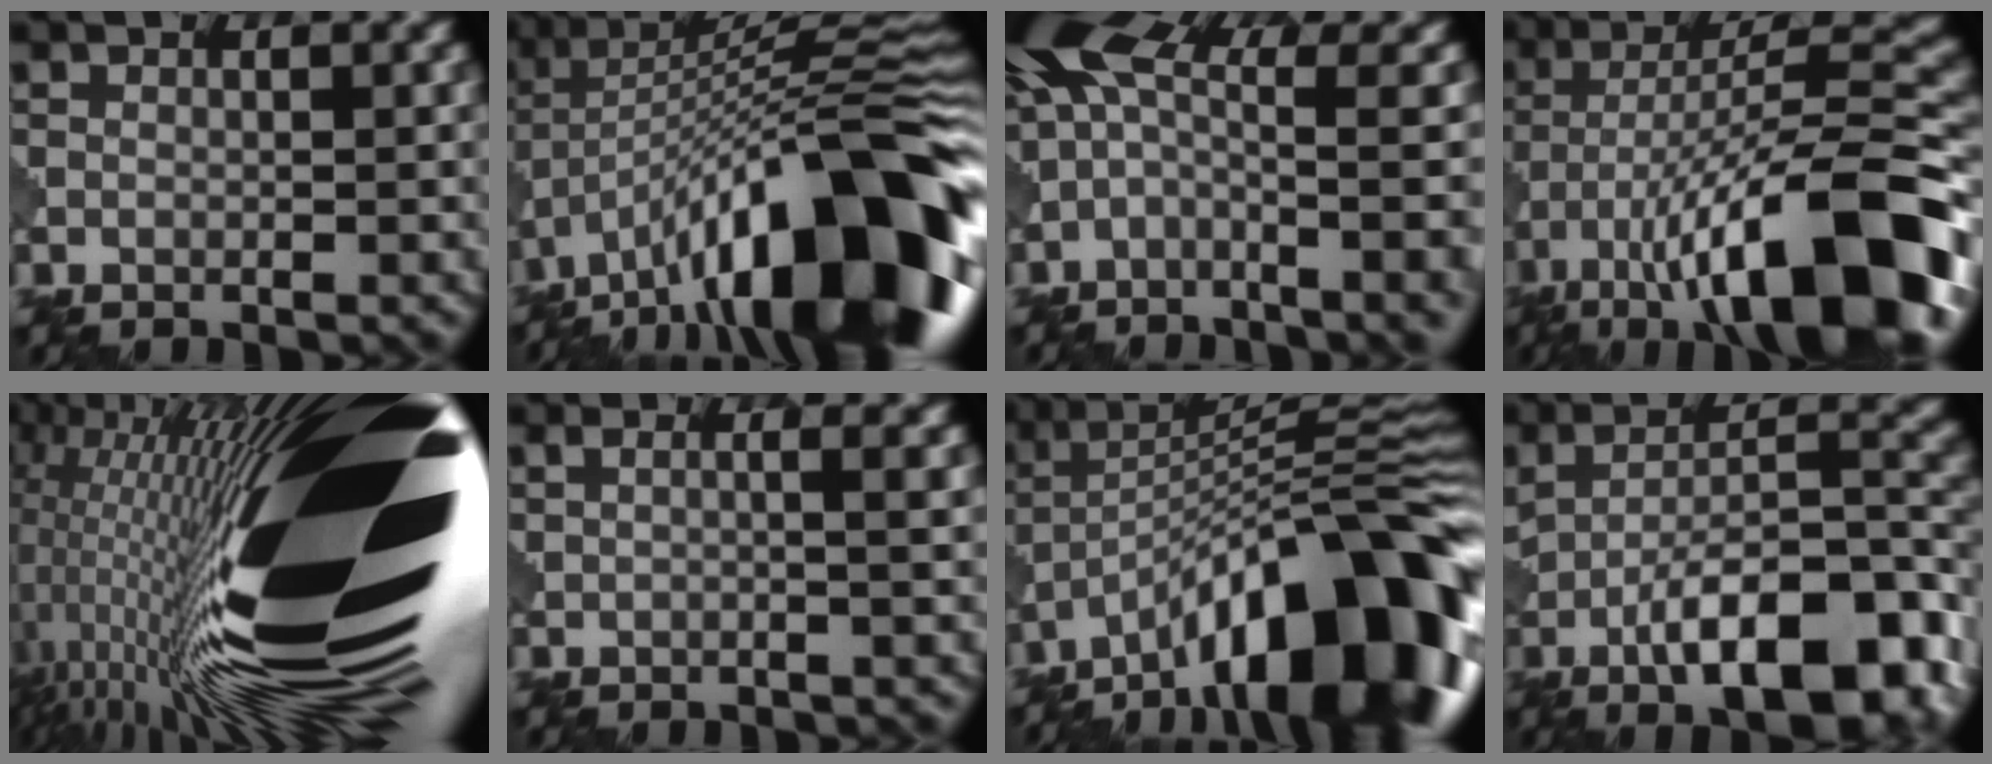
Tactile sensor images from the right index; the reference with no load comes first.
{"total": 17.6, "force": [-8.7, 6.2, 14.0], "torque": [-0.193, 0.033, -0.149]}
{"total": 9.3, "force": [1.2, 2.6, 8.9], "torque": [-0.185, 0.012, 0.039]}
{"total": 15.3, "force": [-7.7, 4.3, 12.5], "torque": [-0.197, 0.014, -0.121]}
{"total": 23.2, "force": [0.7, 6.4, 22.3], "torque": [-0.376, 0.017, 0.010]}
{"total": 2.9, "force": [0.7, 1.1, 2.6], "torque": [-0.022, 0.009, -0.002]}
{"total": 16.0, "force": [-9.2, 4.9, 12.1], "torque": [-0.166, 0.029, -0.150]}
{"total": 12.4, "force": [-5.0, 4.7, 10.3], "torque": [-0.160, 0.003, -0.072]}